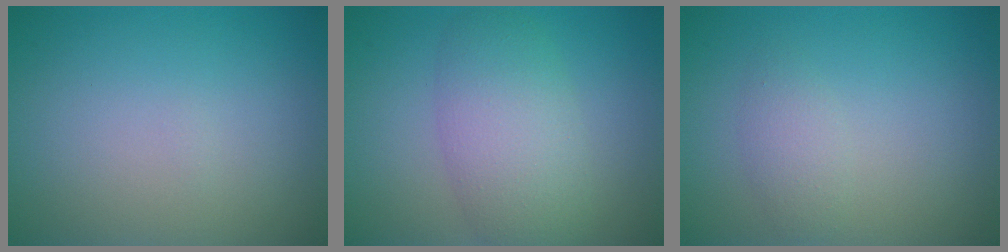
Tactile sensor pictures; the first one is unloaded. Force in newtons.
{"total": 5.2, "press": 5.2, "slide": 0.1}
{"total": 1.6, "press": 1.6, "slide": 0.1}